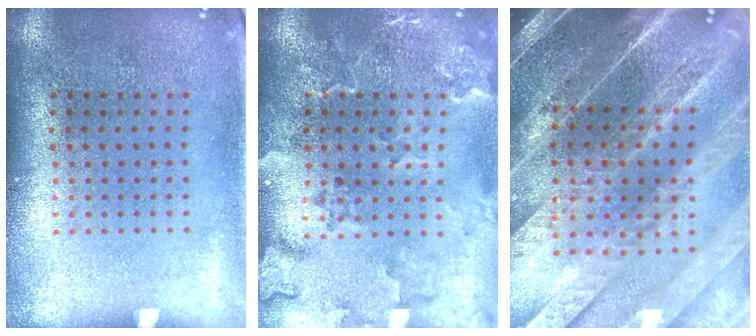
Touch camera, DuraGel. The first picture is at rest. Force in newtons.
{"total": 2.3, "press": 2.2, "slide": 0.8}
{"total": 5.2, "press": 4.5, "slide": 2.7}